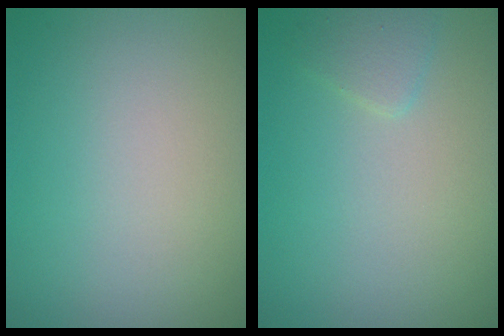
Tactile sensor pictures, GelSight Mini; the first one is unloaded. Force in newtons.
{"total": 1.2, "press": 1.2, "slide": 0.1}